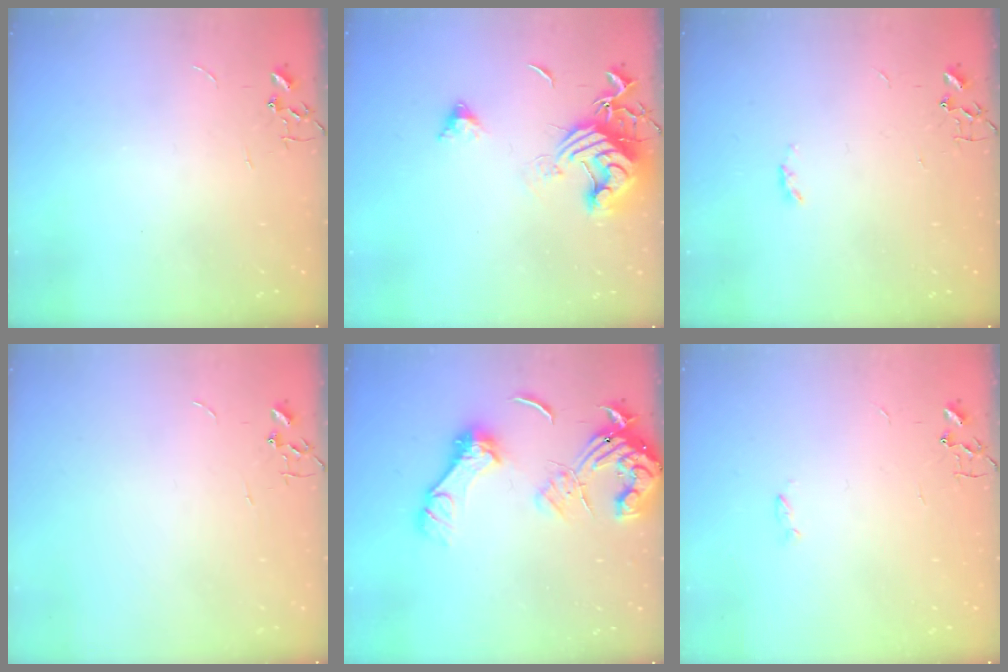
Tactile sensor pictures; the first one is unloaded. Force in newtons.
{"total": 13.8, "press": 13.7, "slide": 1.8}
{"total": 2.5, "press": 2.4, "slide": 0.4}
{"total": 0.0}
{"total": 15.7, "press": 15.6, "slide": 1.9}
{"total": 1.8, "press": 1.7, "slide": 0.4}